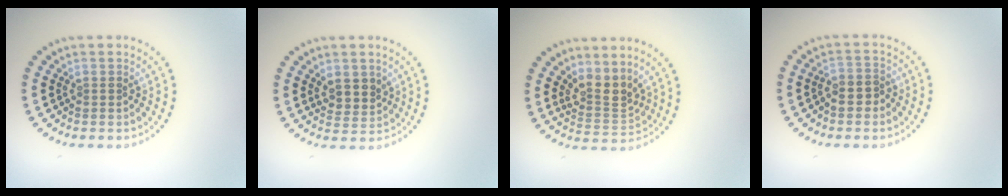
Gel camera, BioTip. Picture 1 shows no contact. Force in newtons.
{"total": 2.3, "press": 2.2, "slide": 0.8}
{"total": 3.0, "press": 2.2, "slide": 2.0}
{"total": 1.6, "press": 1.4, "slide": 0.9}